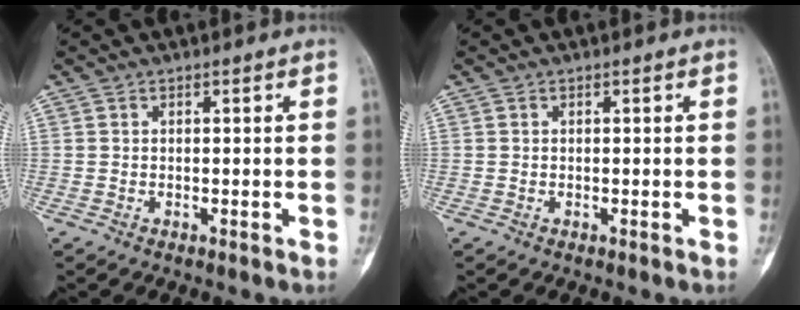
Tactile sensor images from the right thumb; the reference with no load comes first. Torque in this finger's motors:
{"motor_torque": [-0.22, -0.11, -0.20, 0.07, -0.02]}